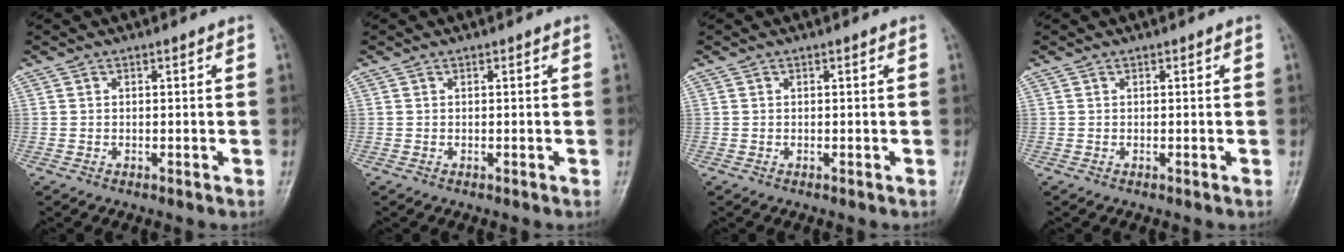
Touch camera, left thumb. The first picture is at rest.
{"total": 0.0}
{"total": 0.0}
{"total": 0.0}